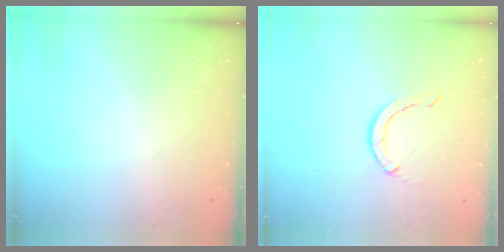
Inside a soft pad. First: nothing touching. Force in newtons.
{"total": 2.9, "press": 2.9, "slide": 0.1}